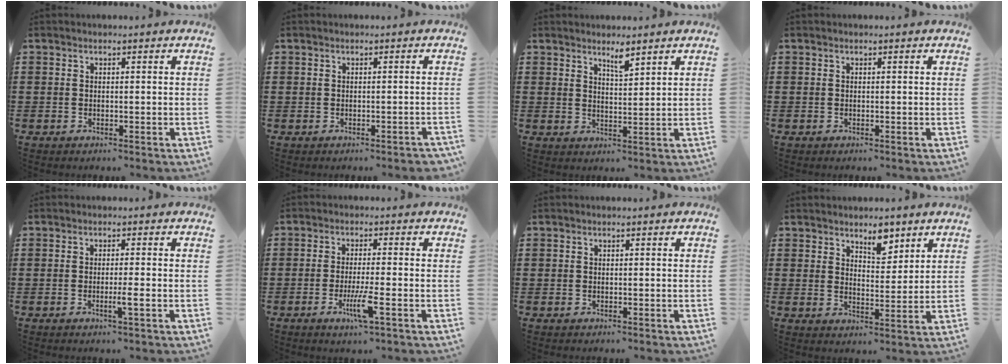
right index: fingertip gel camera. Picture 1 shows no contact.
{"total": 0.6, "force": [-0.5, 0.2, 0.1], "torque": [-0.003, -0.003, -0.011]}
{"total": 2.9, "force": [2.4, 0.4, 1.5], "torque": [-0.025, -0.002, 0.042]}
{"total": 0.0}
{"total": 2.5, "force": [-0.9, -0.2, 2.3], "torque": [-0.038, -0.006, -0.017]}
{"total": 5.3, "force": [-2.2, 0.3, 4.8], "torque": [-0.099, -0.020, -0.042]}
{"total": 0.0}
{"total": 4.9, "force": [3.9, 2.1, 2.1], "torque": [-0.028, -0.008, 0.067]}